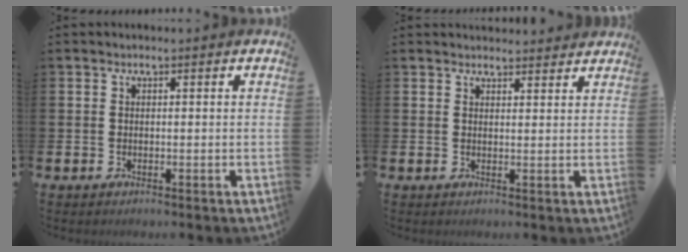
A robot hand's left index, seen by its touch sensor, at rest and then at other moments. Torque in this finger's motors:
{"motor_torque": [0.56, -0.53, 0.14, 0.01]}